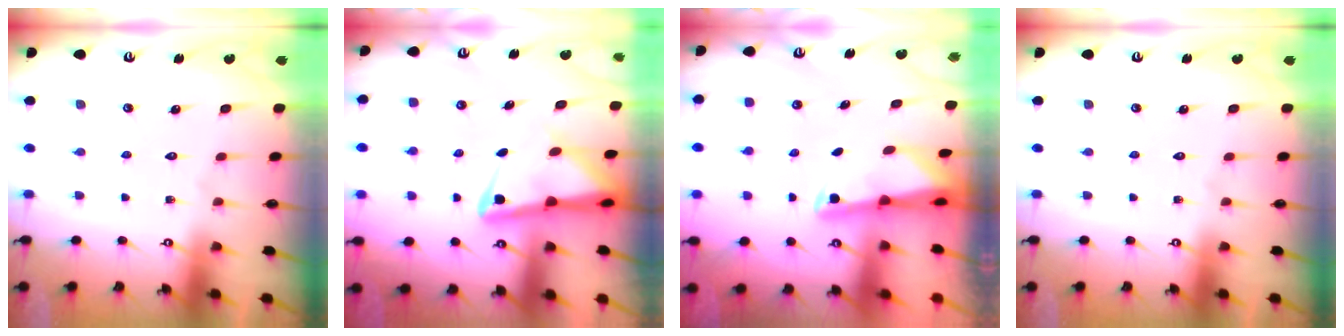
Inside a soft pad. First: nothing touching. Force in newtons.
{"total": 6.7, "press": 6.6, "slide": 1.0}
{"total": 2.4, "press": 2.4, "slide": 0.5}
{"total": 0.0}